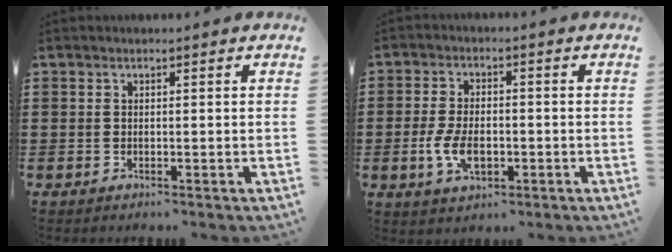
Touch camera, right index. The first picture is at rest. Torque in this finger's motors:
{"motor_torque": [1.13, 1.01, 0.24, 0.04]}